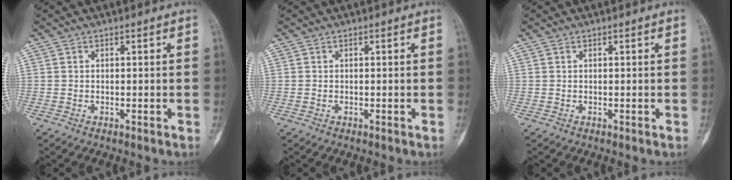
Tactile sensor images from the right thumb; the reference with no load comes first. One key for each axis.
{"total": 0.0}
{"total": 0.0}